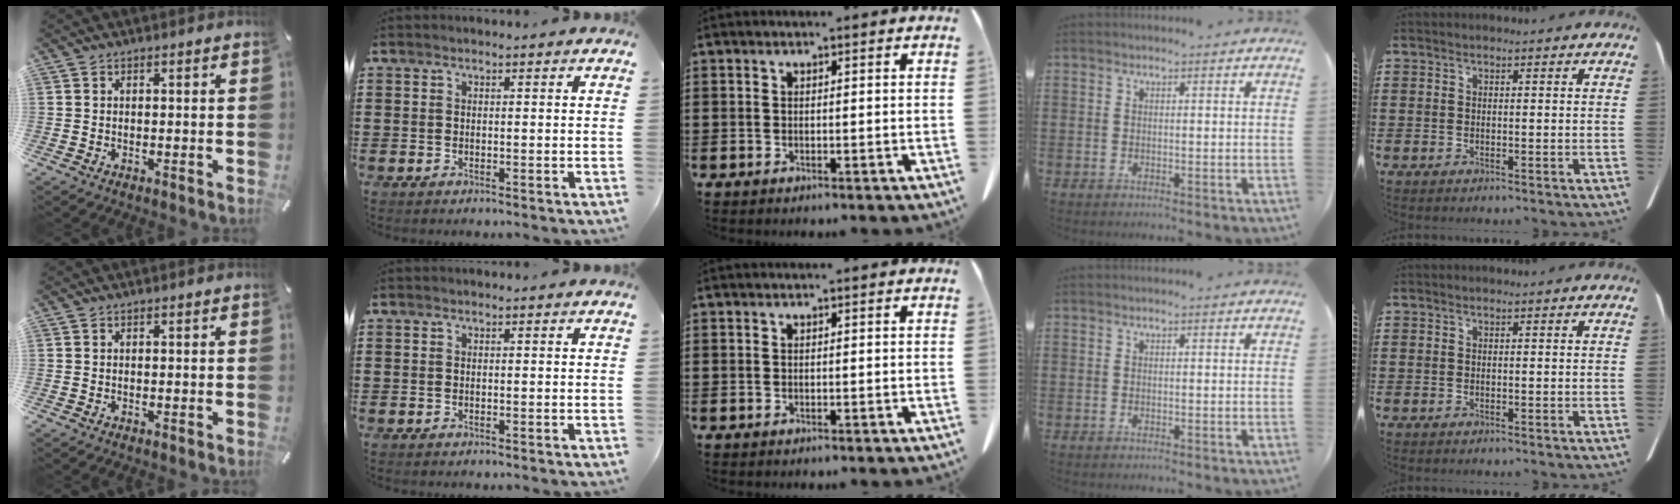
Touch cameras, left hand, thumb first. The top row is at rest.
{}